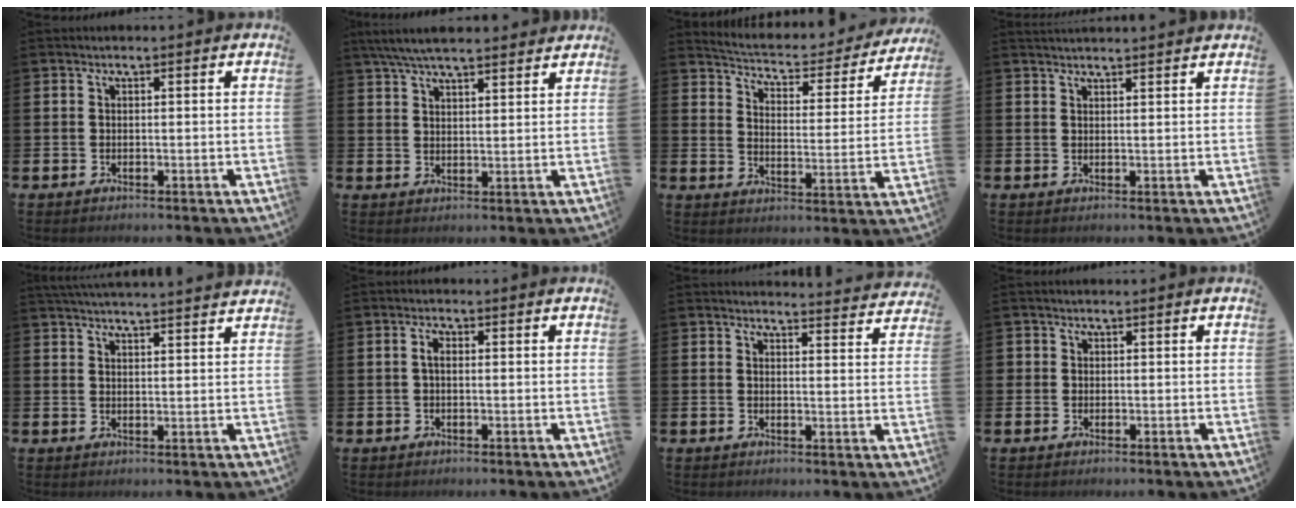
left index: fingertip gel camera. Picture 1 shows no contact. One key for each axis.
{"total": 5.9, "fx": 5.5, "fy": 0.9, "fz": 1.9, "tx": -0.059, "ty": -0.009, "tz": 0.103}
{"total": 4.9, "fx": 4.6, "fy": 1.2, "fz": 0.9, "tx": -0.045, "ty": -0.039, "tz": 0.074}
{"total": 2.0, "fx": 2.0, "fy": 0.1, "fz": 0.1, "tx": 0.005, "ty": -0.010, "tz": 0.036}
{"total": 3.9, "fx": 3.9, "fy": -0.5, "fz": 0.3, "tx": -0.014, "ty": -0.020, "tz": 0.070}
{"total": 1.6, "fx": 0.3, "fy": 0.8, "fz": 1.4, "tx": -0.022, "ty": 0.005, "tz": 0.002}
{"total": 3.3, "fx": 3.3, "fy": 0.1, "fz": 0.0, "tx": 0.011, "ty": -0.027, "tz": 0.056}
{"total": 0.9, "fx": 0.3, "fy": 0.9, "fz": 0.0, "tx": 0.012, "ty": 0.001, "tz": 0.002}